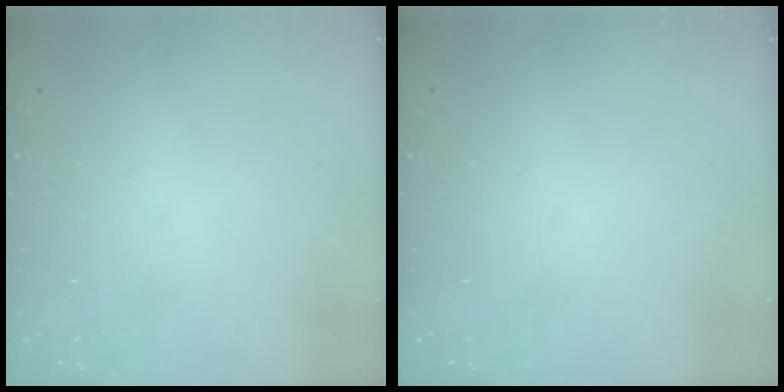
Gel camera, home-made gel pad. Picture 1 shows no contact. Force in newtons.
{"total": 0.0}